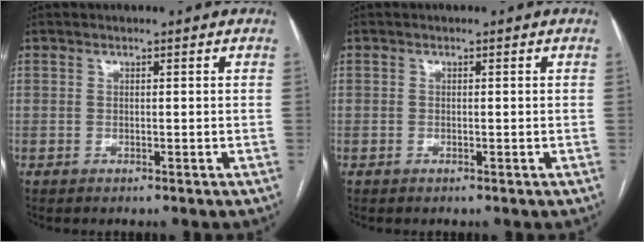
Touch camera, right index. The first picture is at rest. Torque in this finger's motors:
{"motor_torque": [0.02, 0.01, 0.01, 0.00]}